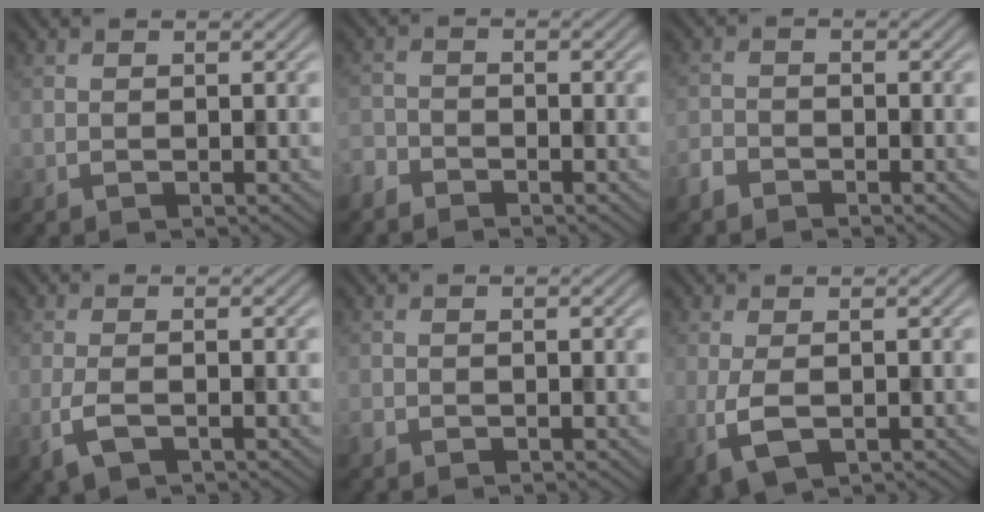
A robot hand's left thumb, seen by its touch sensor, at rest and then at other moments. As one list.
[{"total": 2.4, "force": [-2.2, 0.8, 0.4], "torque": [-0.009, -0.005, -0.056]}, {"total": 2.2, "force": [-1.8, 1.0, 0.6], "torque": [-0.012, -0.002, -0.046]}, {"total": 3.0, "force": [-1.4, 0.9, 2.5], "torque": [-0.062, -0.005, -0.031]}, {"total": 0.9, "force": [-0.7, 0.5, 0.2], "torque": [-0.006, -0.002, -0.014]}, {"total": 3.8, "force": [-0.6, 1.7, 3.3], "torque": [-0.082, -0.007, -0.010]}]